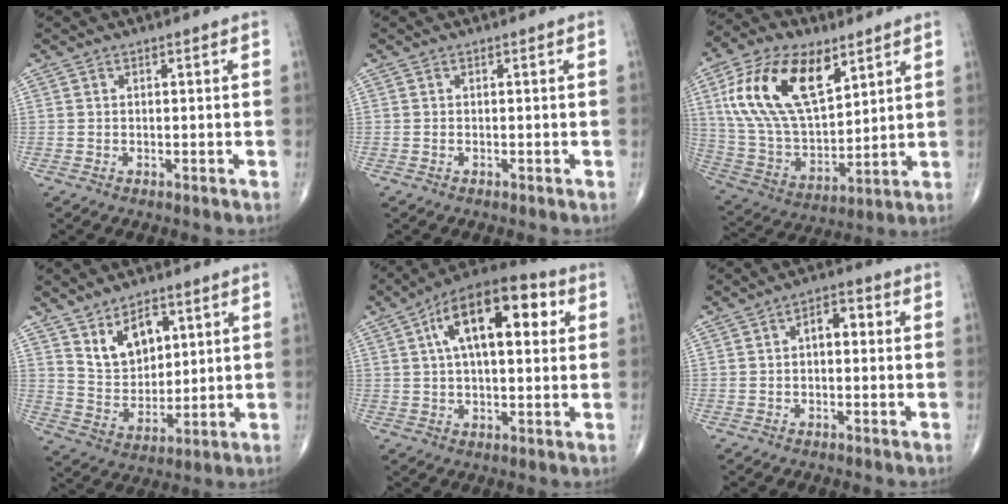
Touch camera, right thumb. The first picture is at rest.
{"total": 0.0}
{"total": 21.8, "force": [9.1, 11.5, 16.2], "torque": [-0.286, -0.027, 0.173]}
{"total": 10.1, "force": [4.8, 6.4, 6.2], "torque": [-0.082, -0.031, 0.097]}
{"total": 17.6, "force": [5.0, 8.2, 14.7], "torque": [-0.213, 0.025, 0.069]}
{"total": 4.6, "force": [0.3, 2.7, 3.8], "torque": [-0.043, 0.018, -0.004]}